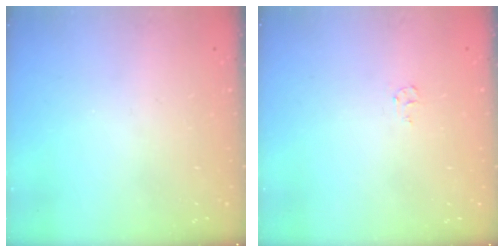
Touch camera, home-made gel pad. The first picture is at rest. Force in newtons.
{"total": 4.1, "press": 4.1, "slide": 0.4}